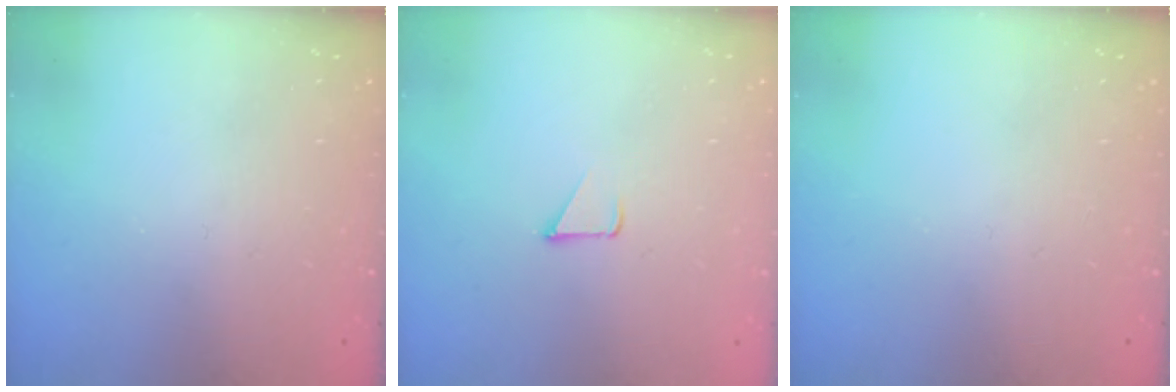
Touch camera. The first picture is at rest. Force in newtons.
{"total": 1.8, "press": 1.7, "slide": 0.1}
{"total": 0.0}